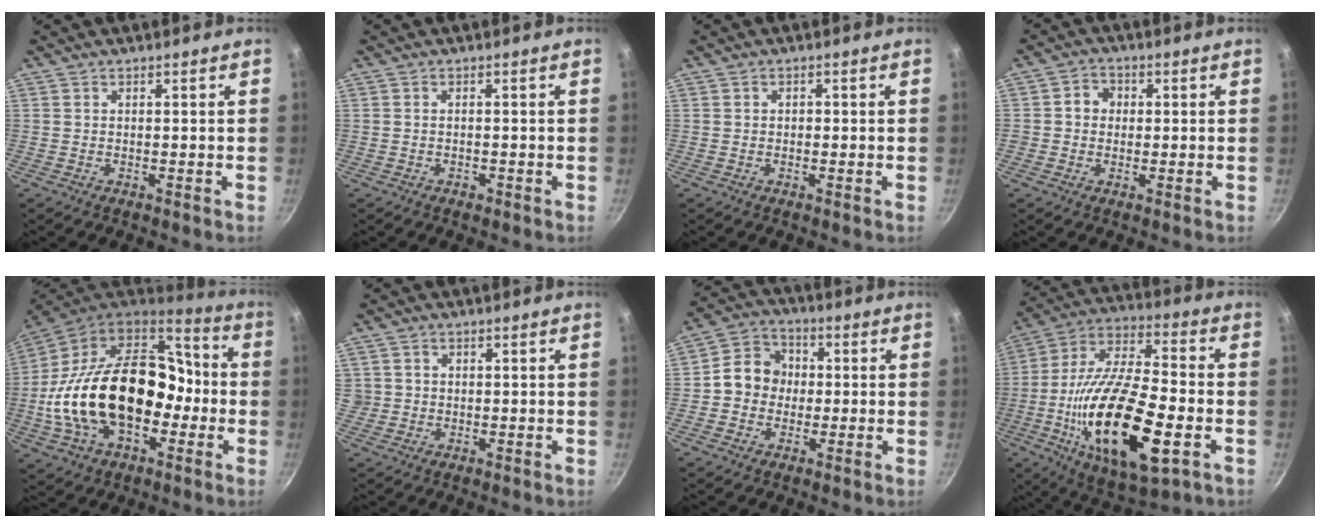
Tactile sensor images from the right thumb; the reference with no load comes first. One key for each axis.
{"total": 1.0, "fx": -0.5, "fy": 0.6, "fz": 0.5, "tx": -0.009, "ty": 0.004, "tz": -0.006}
{"total": 0.8, "fx": -0.2, "fy": 0.7, "fz": 0.3, "tx": -0.003, "ty": 0.003, "tz": -0.005}
{"total": 3.9, "fx": 0.1, "fy": 3.6, "fz": 1.5, "tx": 0.002, "ty": 0.009, "tz": -0.005}
{"total": 29.6, "fx": -3.9, "fy": 18.9, "fz": 22.4, "tx": -0.374, "ty": 0.060, "tz": -0.064}
{"total": 2.5, "fx": 0.3, "fy": 2.5, "fz": 0.6, "tx": 0.004, "ty": 0.012, "tz": 0.007}
{"total": 9.0, "fx": -0.2, "fy": 8.0, "fz": 4.1, "tx": -0.035, "ty": 0.022, "tz": -0.024}
{"total": 26.6, "fx": -6.9, "fy": 10.3, "fz": 23.6, "tx": -0.427, "ty": 0.017, "tz": -0.122}